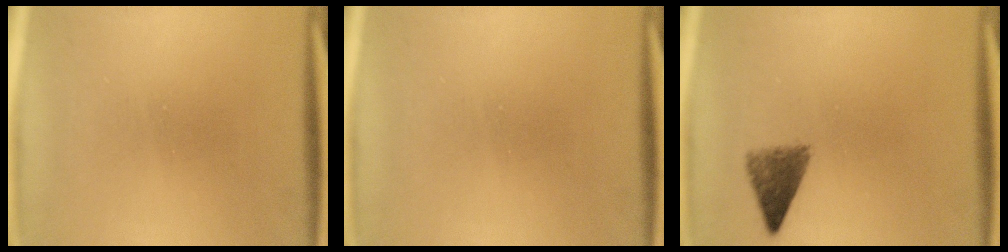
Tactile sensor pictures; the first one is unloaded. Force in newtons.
{"total": 0.0}
{"total": 3.8}